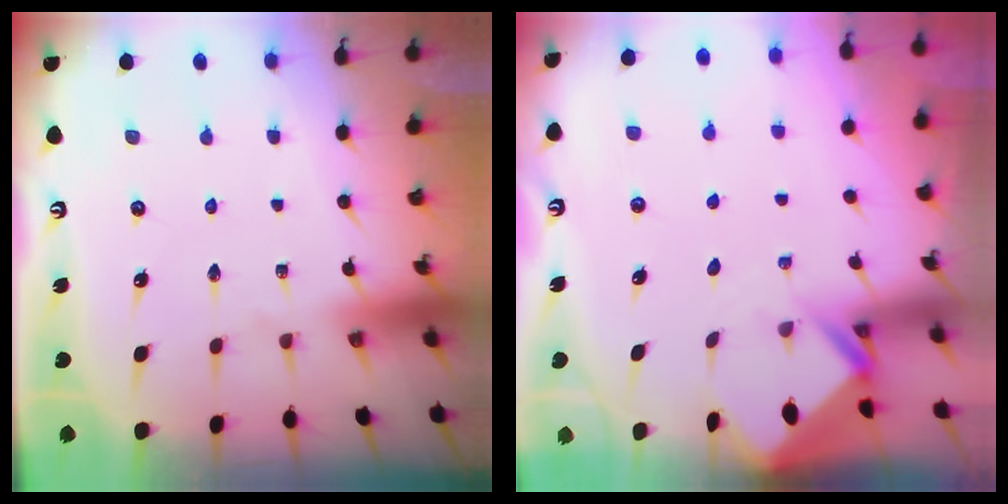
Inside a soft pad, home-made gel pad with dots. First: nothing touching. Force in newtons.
{"total": 2.6, "press": 2.6, "slide": 0.1}